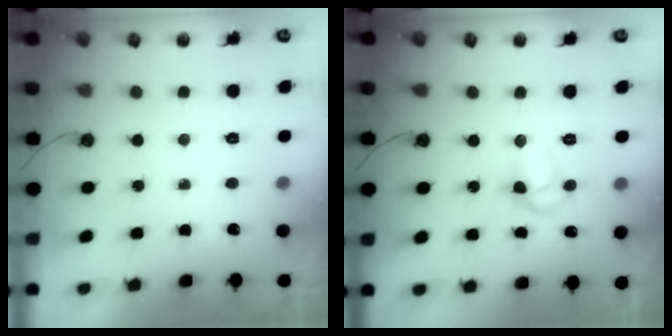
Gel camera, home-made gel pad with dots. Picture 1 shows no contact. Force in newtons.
{"total": 8.2, "press": 8.2, "slide": 0.9}